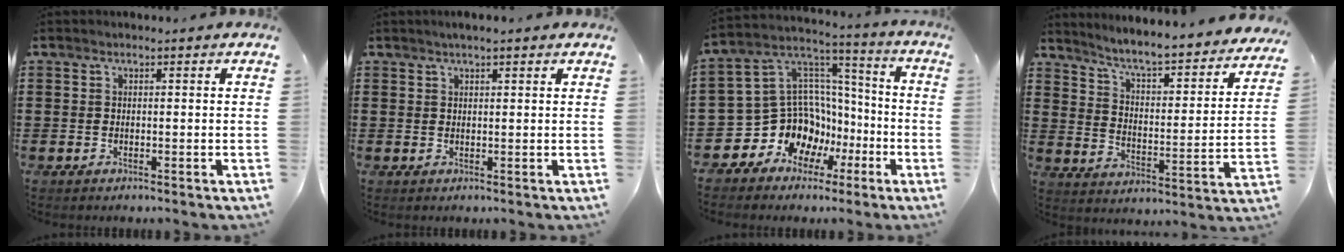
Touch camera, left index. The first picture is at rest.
{"total": 1.4, "force": [0.9, 0.1, 1.0], "torque": [-0.020, 0.002, 0.016]}
{"total": 12.5, "force": [-4.5, 11.1, 3.5], "torque": [-0.123, -0.010, -0.064]}
{"total": 5.2, "force": [4.7, -0.3, 2.3], "torque": [-0.067, -0.044, 0.069]}